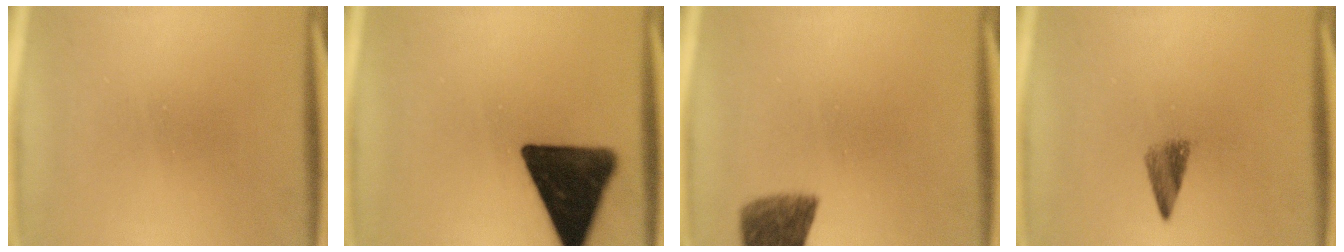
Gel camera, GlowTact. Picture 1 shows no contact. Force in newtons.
{"total": 16.7}
{"total": 7.0}
{"total": 2.7}